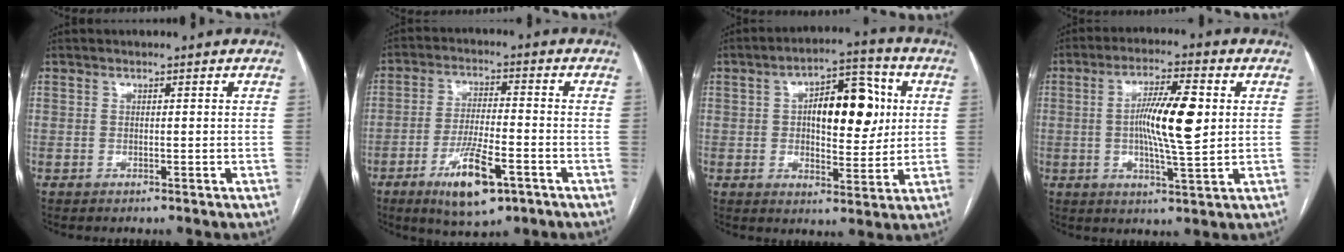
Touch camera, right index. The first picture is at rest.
{"total": 10.4, "force": [-5.3, 2.4, 8.6], "torque": [-0.159, -0.014, -0.085]}
{"total": 12.2, "force": [2.2, 5.1, 10.9], "torque": [-0.159, 0.022, 0.035]}
{"total": 10.3, "force": [0.9, 1.3, 10.2], "torque": [-0.182, 0.003, 0.014]}